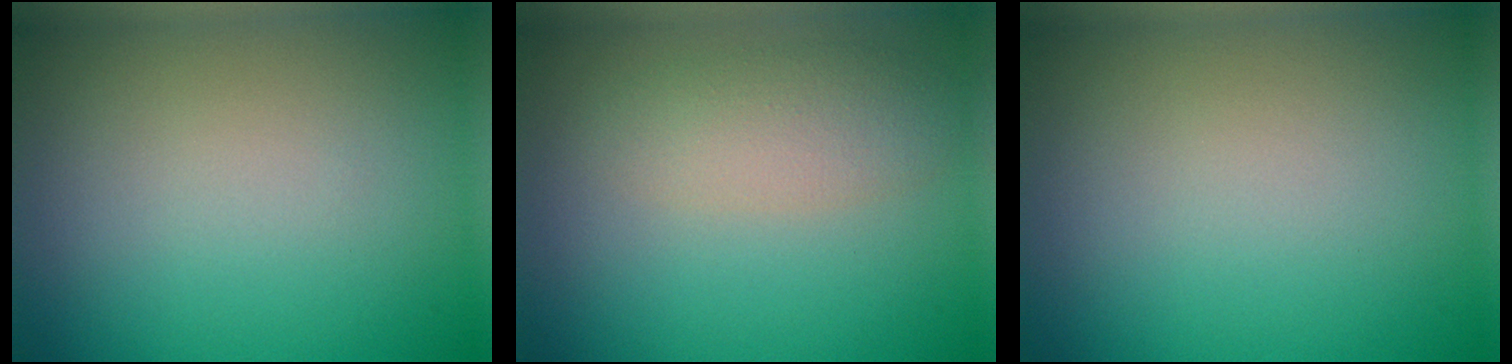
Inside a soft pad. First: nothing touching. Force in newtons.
{"total": 3.1, "press": 3.1, "slide": 0.0}
{"total": 0.0}